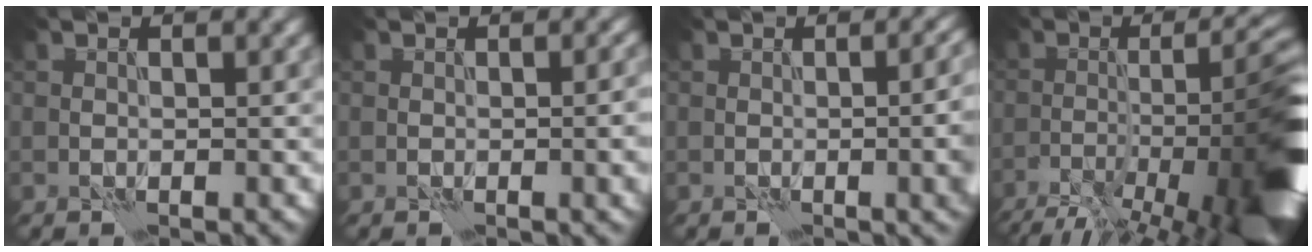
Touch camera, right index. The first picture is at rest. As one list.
[{"total": 3.0, "force": [-0.4, 0.7, 2.8], "torque": [-0.034, -0.001, -0.004]}, {"total": 7.8, "force": [-0.5, 3.3, 7.0], "torque": [-0.050, 0.001, 0.000]}, {"total": 15.6, "force": [-7.9, 4.6, 12.6], "torque": [-0.139, 0.009, -0.114]}]